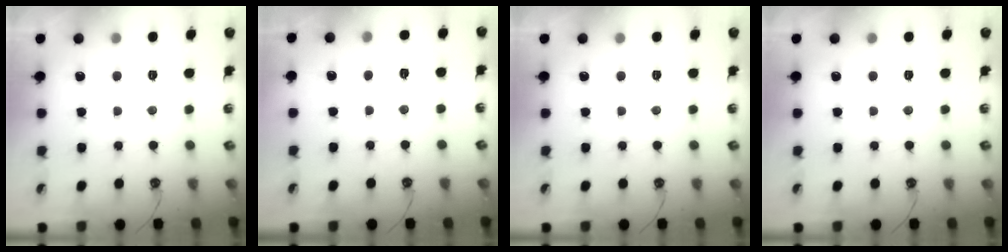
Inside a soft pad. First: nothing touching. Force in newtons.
{"total": 2.7, "press": 2.7, "slide": 0.4}
{"total": 0.0}
{"total": 0.0}